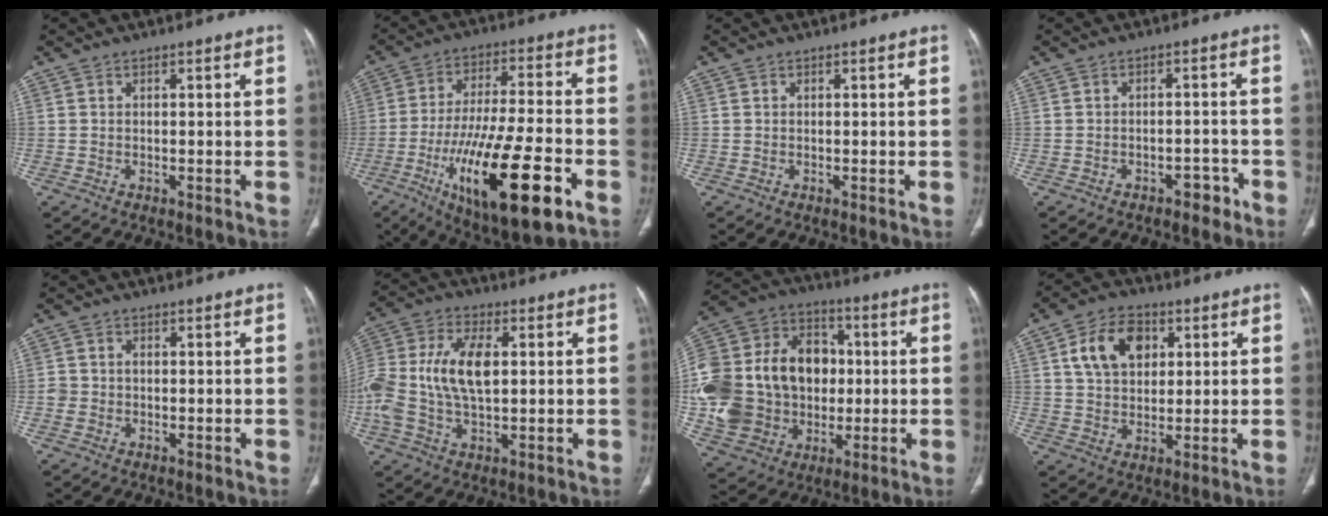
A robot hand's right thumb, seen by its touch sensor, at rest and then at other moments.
{"total": 22.6, "force": [-9.2, 6.3, 19.6], "torque": [-0.358, 0.013, -0.144]}
{"total": 0.0}
{"total": 3.2, "force": [-2.2, 1.8, 1.4], "torque": [-0.008, 0.021, -0.025]}
{"total": 2.1, "force": [-0.4, 1.8, 1.0], "torque": [-0.015, 0.008, -0.005]}
{"total": 15.6, "force": [1.1, 8.5, 13.0], "torque": [-0.290, 0.013, 0.019]}
{"total": 27.6, "force": [-0.4, 21.6, 17.3], "torque": [-0.344, 0.040, 0.014]}
{"total": 10.8, "force": [3.6, 7.4, 7.0], "torque": [-0.101, -0.002, 0.061]}